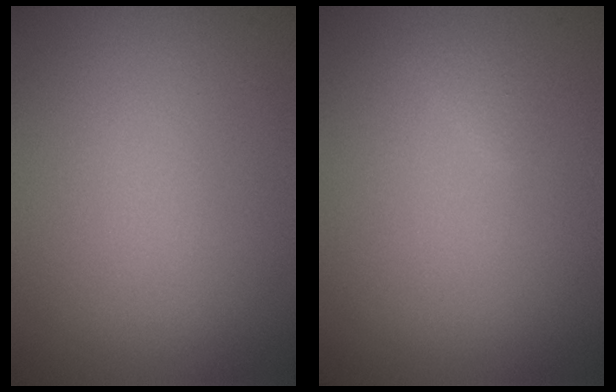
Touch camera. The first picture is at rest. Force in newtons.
{"total": 0.6, "press": 0.6, "slide": 0.1}